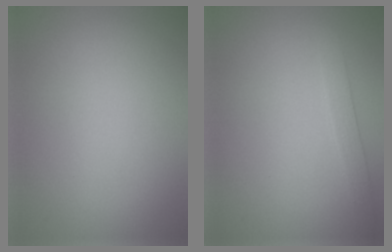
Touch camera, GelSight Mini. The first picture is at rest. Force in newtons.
{"total": 1.8, "press": 1.8, "slide": 0.1}